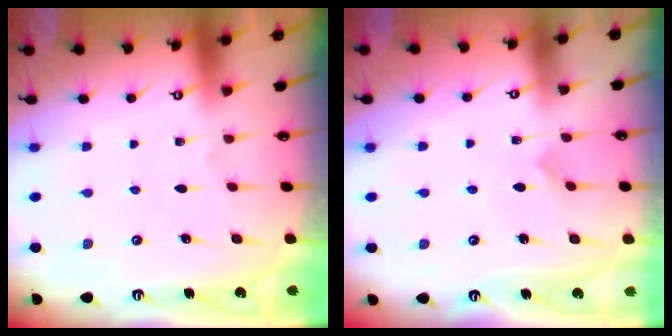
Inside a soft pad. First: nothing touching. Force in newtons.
{"total": 2.8, "press": 2.8, "slide": 0.2}